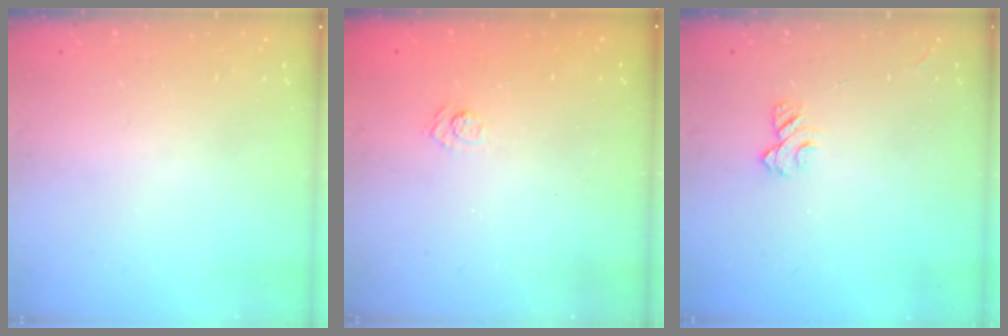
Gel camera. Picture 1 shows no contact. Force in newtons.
{"total": 3.9, "press": 3.6, "slide": 1.4}
{"total": 5.3, "press": 5.3, "slide": 0.5}